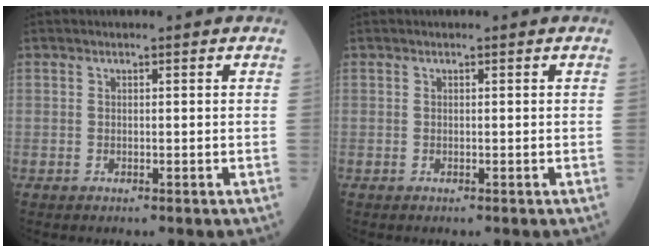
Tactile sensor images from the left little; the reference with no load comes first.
{"total": 0.0}